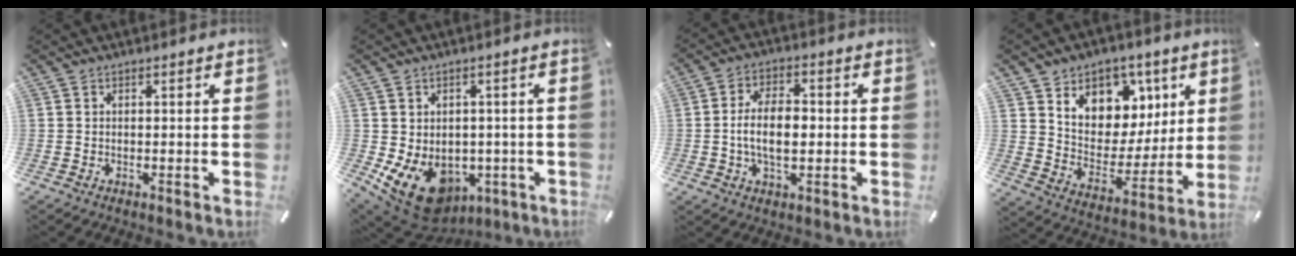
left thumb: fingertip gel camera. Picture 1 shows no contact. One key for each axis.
{"total": 11.8, "fx": -4.5, "fy": 8.8, "fz": 6.5, "tx": -0.114, "ty": 0.009, "tz": -0.076}
{"total": 9.4, "fx": -0.8, "fy": 5.2, "fz": 7.7, "tx": -0.141, "ty": 0.005, "tz": -0.018}
{"total": 10.6, "fx": 5.1, "fy": 9.0, "fz": 2.4, "tx": -0.028, "ty": -0.057, "tz": 0.097}